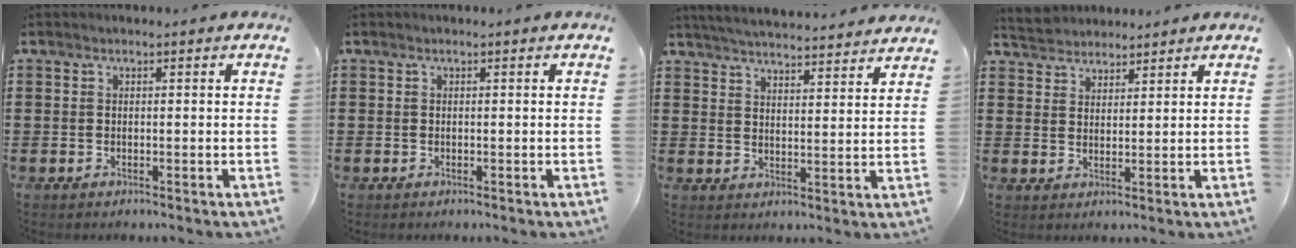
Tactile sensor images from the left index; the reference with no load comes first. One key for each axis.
{"total": 0.0}
{"total": 4.6, "fx": 4.5, "fy": -0.4, "fz": 0.6, "tx": -0.030, "ty": -0.030, "tz": 0.078}
{"total": 3.4, "fx": 3.1, "fy": 1.1, "fz": -0.4, "tx": -0.007, "ty": -0.002, "tz": 0.060}